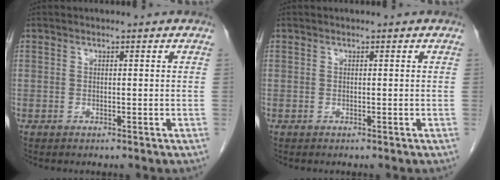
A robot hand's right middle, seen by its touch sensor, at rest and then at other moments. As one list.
[{"total": 0.0}]